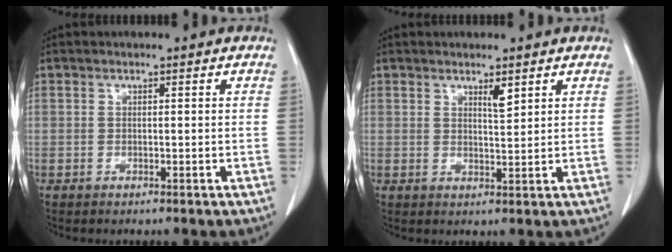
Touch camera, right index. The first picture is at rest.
{"total": 2.2, "force": [1.4, 0.3, 1.6], "torque": [-0.031, -0.006, 0.027]}